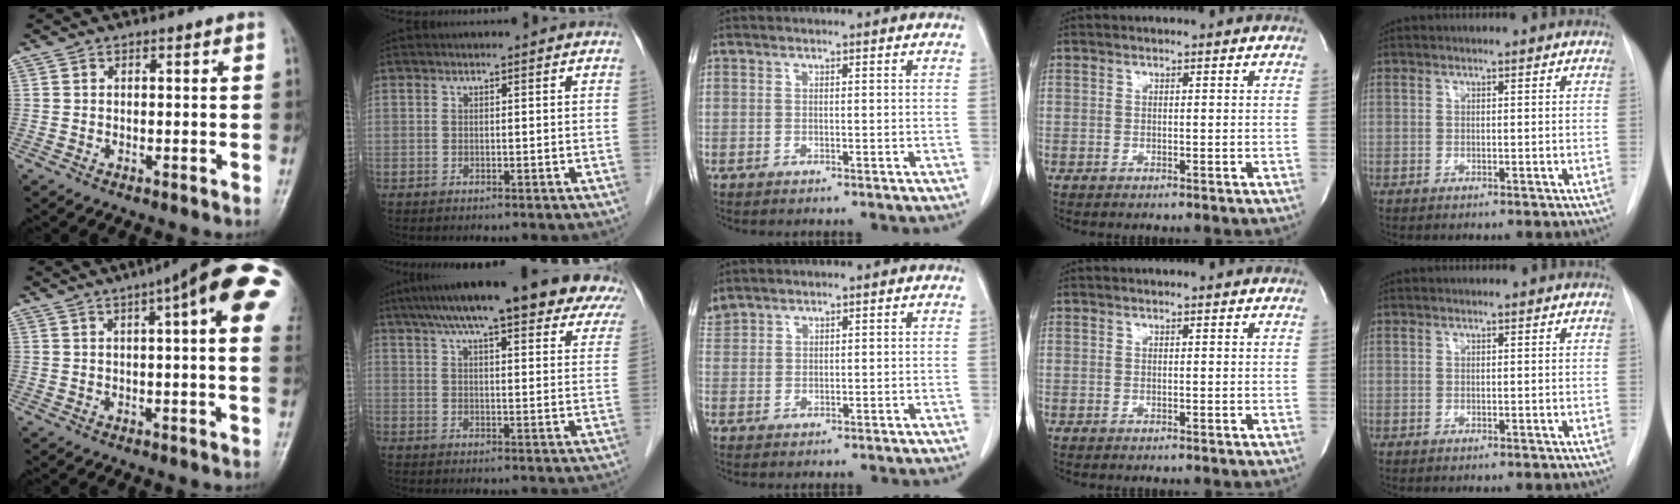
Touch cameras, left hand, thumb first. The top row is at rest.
{"thumb": {"total": 19.5, "force": [7.2, 4.2, 17.6], "torque": [-0.225, 0.020, 0.088]}, "index": {"total": 24.5, "force": [19.6, 4.2, 14.0], "torque": [-0.204, 0.033, 0.241]}, "middle": {"total": 2.3, "force": [2.3, 0.4, 0.2], "torque": [-0.013, 0.020, 0.051]}}